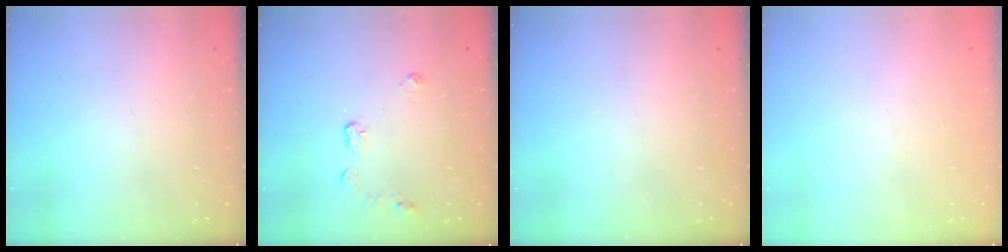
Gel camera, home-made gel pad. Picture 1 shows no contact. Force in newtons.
{"total": 6.1, "press": 6.0, "slide": 0.6}
{"total": 0.0}
{"total": 0.0}